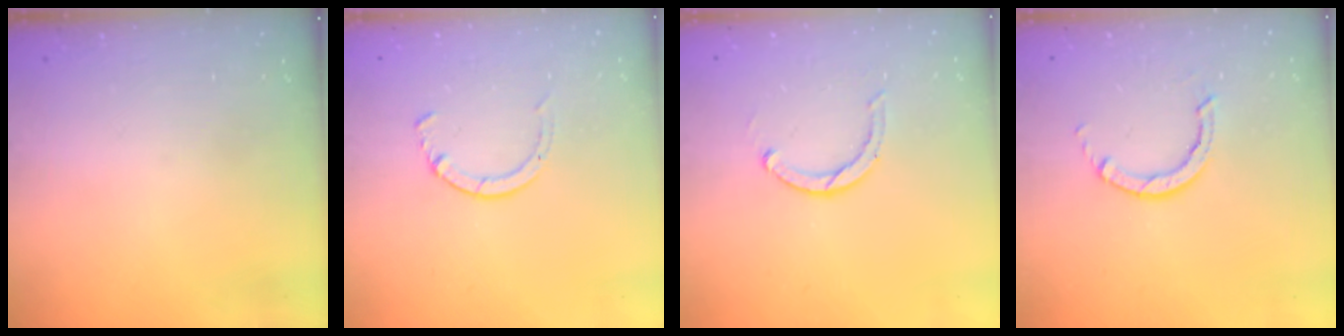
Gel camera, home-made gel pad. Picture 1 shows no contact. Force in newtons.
{"total": 2.8, "press": 2.8, "slide": 0.4}
{"total": 3.0, "press": 2.9, "slide": 0.5}
{"total": 2.8, "press": 2.8, "slide": 0.3}